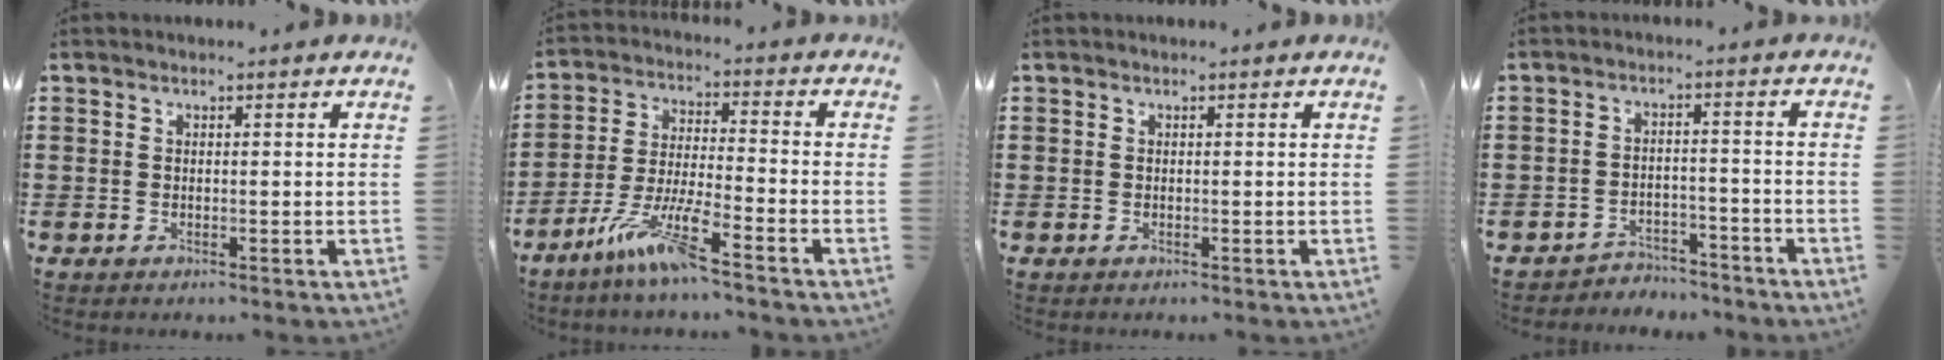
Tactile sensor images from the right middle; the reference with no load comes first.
{"total": 8.4, "force": [-6.2, 0.3, 5.8], "torque": [-0.123, -0.012, -0.119]}
{"total": 0.0}
{"total": 3.5, "force": [-3.5, 0.6, -0.1], "torque": [-0.006, 0.002, -0.074]}